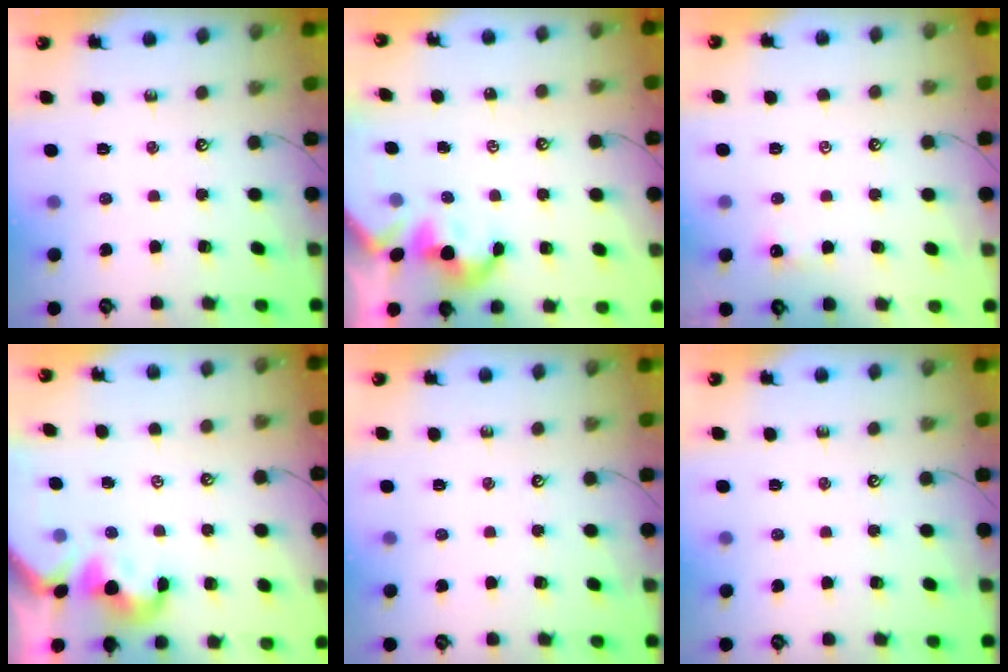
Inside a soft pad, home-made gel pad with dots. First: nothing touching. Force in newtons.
{"total": 1.8, "press": 1.8, "slide": 0.2}
{"total": 1.6, "press": 1.6, "slide": 0.2}
{"total": 0.0}
{"total": 0.0}
{"total": 0.0}